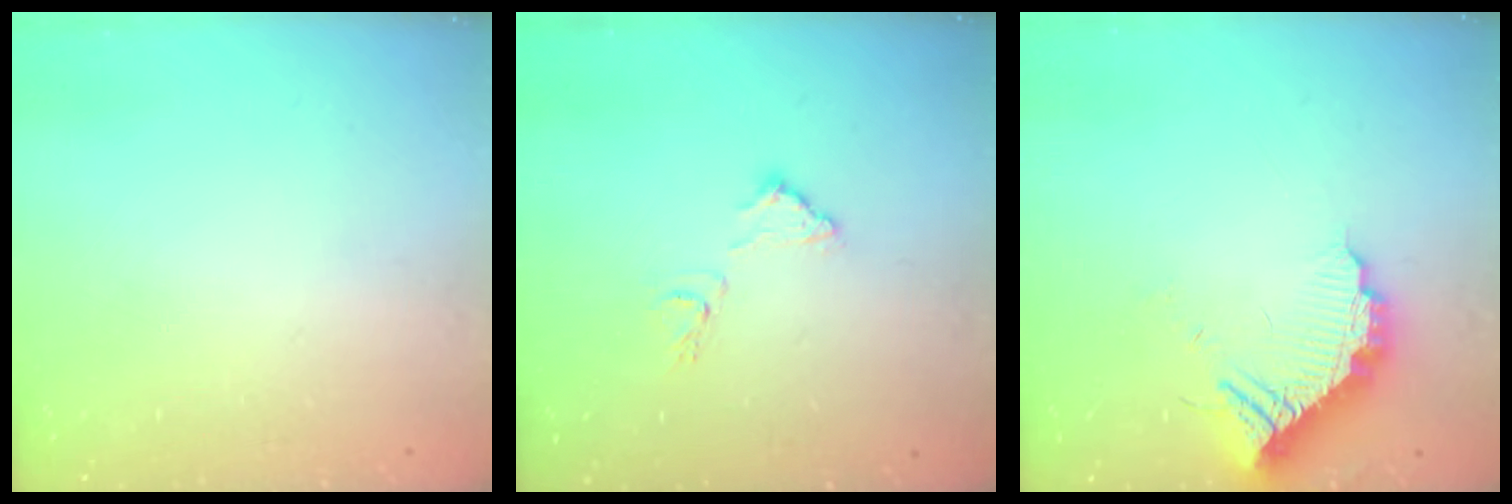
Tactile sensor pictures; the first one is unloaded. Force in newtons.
{"total": 9.7, "press": 9.7, "slide": 0.3}
{"total": 10.6, "press": 10.6, "slide": 0.2}